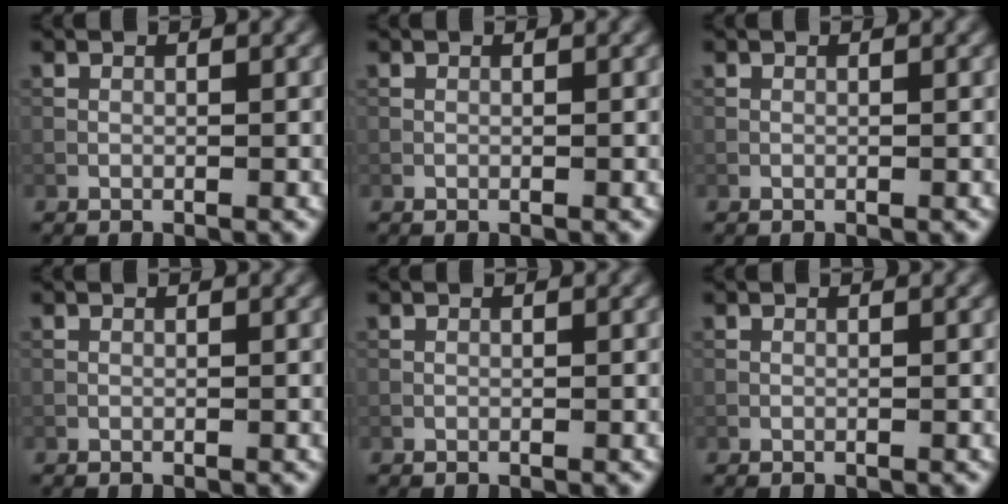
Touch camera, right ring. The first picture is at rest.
{"total": 0.0}
{"total": 0.0}
{"total": 0.0}
{"total": 0.0}
{"total": 0.0}